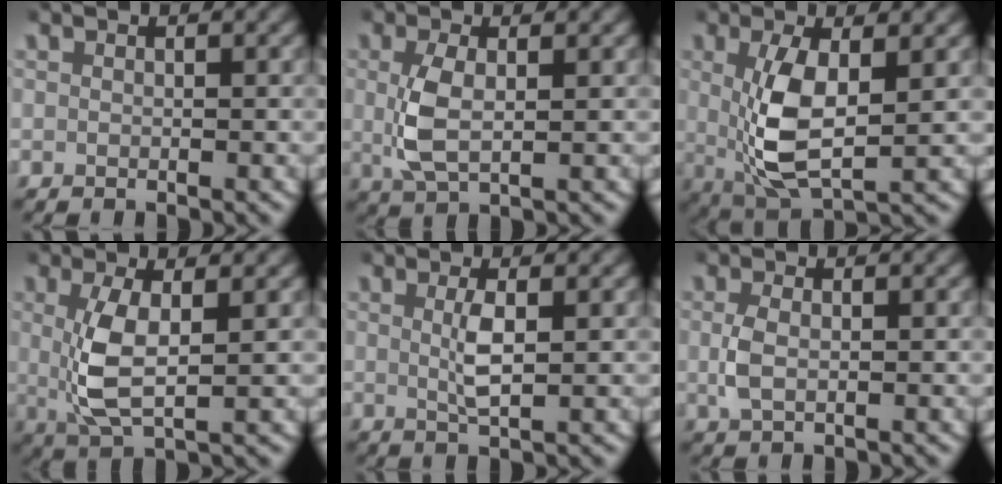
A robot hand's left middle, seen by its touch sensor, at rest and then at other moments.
{"total": 3.7, "force": [0.3, 1.7, 3.3], "torque": [-0.085, -0.007, 0.011]}
{"total": 6.3, "force": [0.6, 2.8, 5.6], "torque": [-0.122, -0.013, 0.019]}
{"total": 4.6, "force": [0.6, 1.6, 4.3], "torque": [-0.096, -0.006, 0.016]}
{"total": 2.3, "force": [0.5, 0.3, 2.2], "torque": [-0.048, -0.007, 0.013]}
{"total": 2.1, "force": [0.1, 1.2, 1.7], "torque": [-0.049, -0.004, 0.006]}